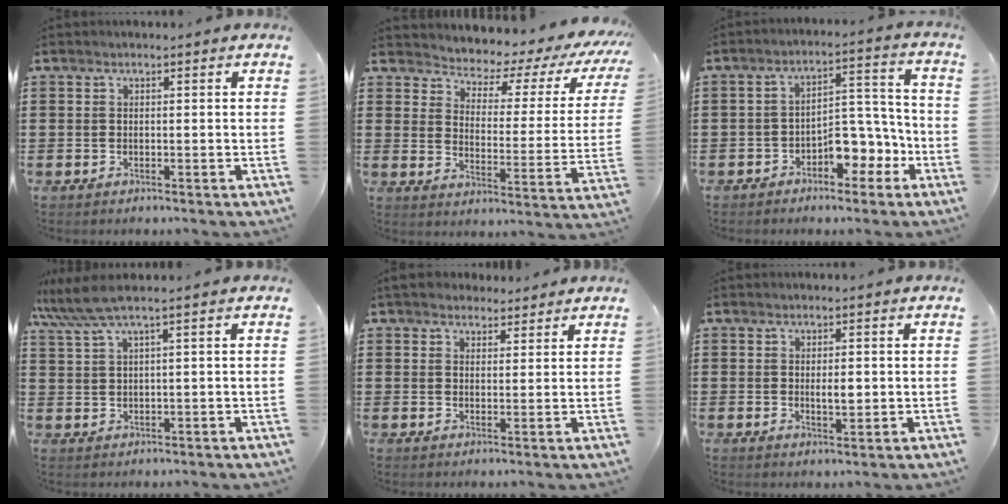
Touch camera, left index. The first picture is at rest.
{"total": 2.9, "force": [2.6, 0.9, 0.9], "torque": [-0.041, -0.030, 0.032]}
{"total": 6.9, "force": [-3.8, 3.6, 4.6], "torque": [-0.068, 0.010, -0.070]}
{"total": 4.1, "force": [2.4, -0.2, 3.3], "torque": [-0.079, -0.007, 0.038]}
{"total": 3.5, "force": [3.1, 1.5, 0.6], "torque": [-0.021, 0.001, 0.059]}
{"total": 2.4, "force": [0.2, 0.8, 2.2], "torque": [-0.035, -0.002, 0.001]}